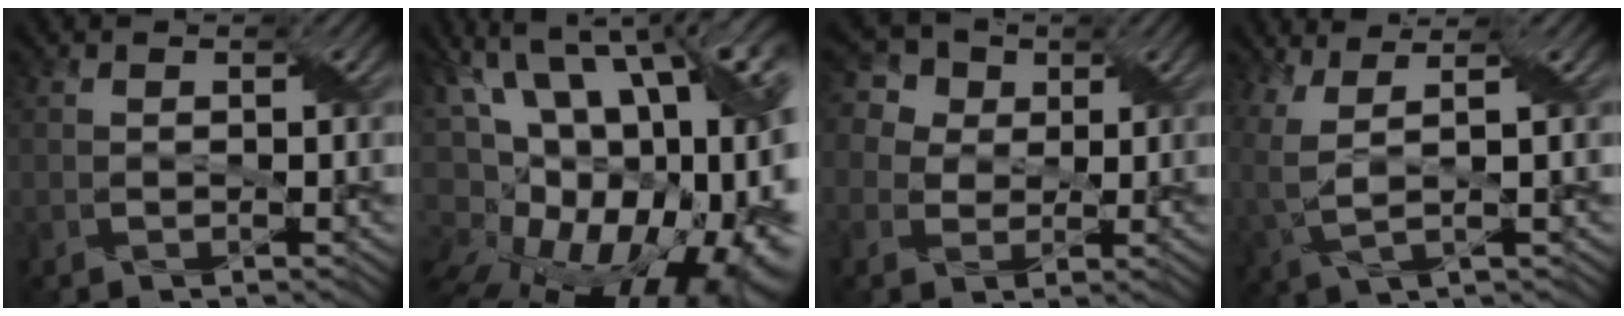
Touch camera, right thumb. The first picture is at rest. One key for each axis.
{"total": 22.3, "fx": -5.1, "fy": 13.5, "fz": 17.0, "tx": -0.283, "ty": 0.041, "tz": -0.068}
{"total": 6.9, "fx": 2.9, "fy": 5.4, "fz": 3.1, "tx": -0.115, "ty": 0.026, "tz": 0.025}
{"total": 5.2, "fx": 1.8, "fy": 1.6, "fz": 4.6, "tx": -0.121, "ty": 0.006, "tz": 0.037}